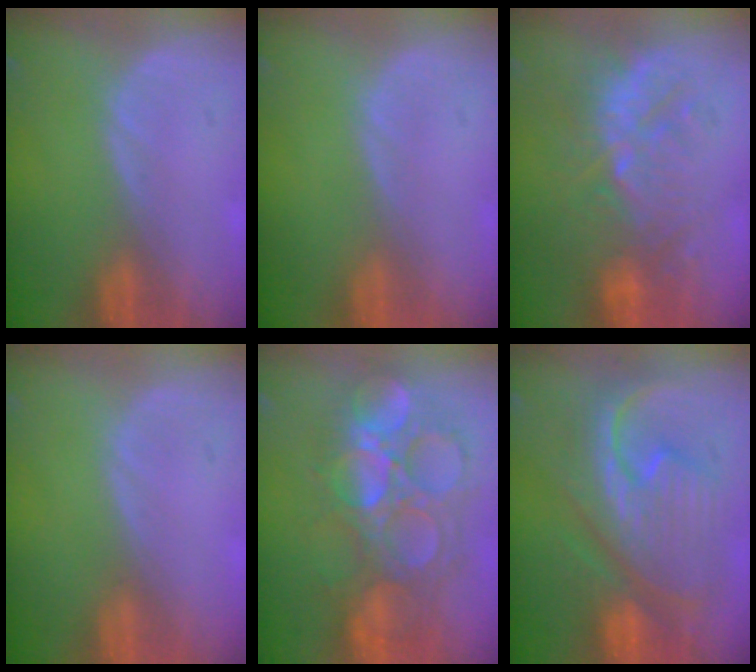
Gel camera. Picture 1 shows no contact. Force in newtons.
{"total": 0.0}
{"total": 9.8, "press": 9.5, "slide": 2.3}
{"total": 0.0}
{"total": 11.3, "press": 11.3, "slide": 1.2}
{"total": 12.4, "press": 12.3, "slide": 1.3}